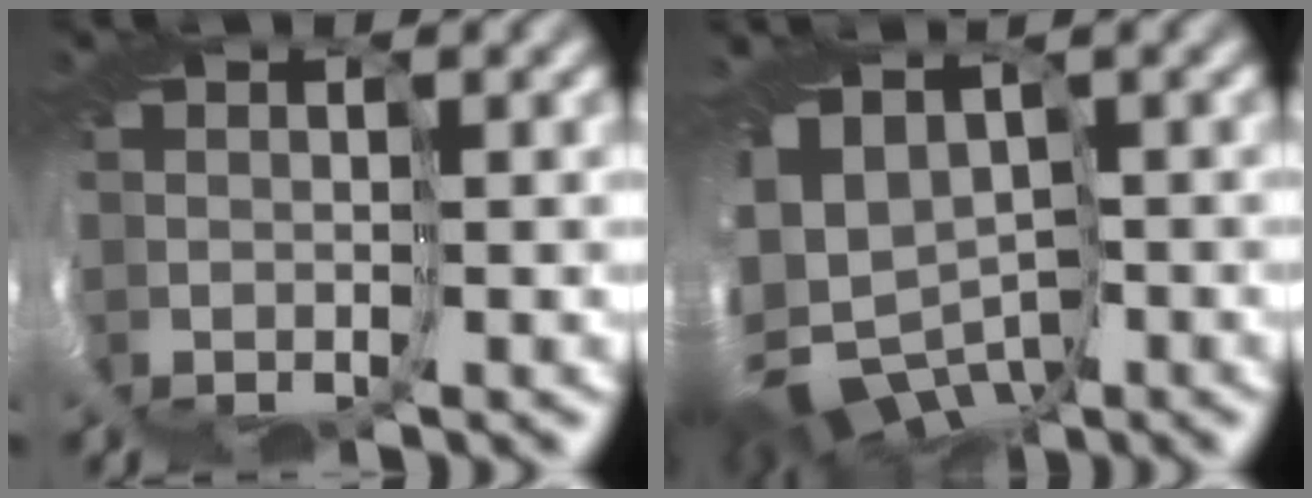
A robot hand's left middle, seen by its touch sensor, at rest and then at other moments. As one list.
[{"total": 9.4, "force": [-5.8, 6.2, 4.1], "torque": [-0.096, -0.028, -0.068]}]